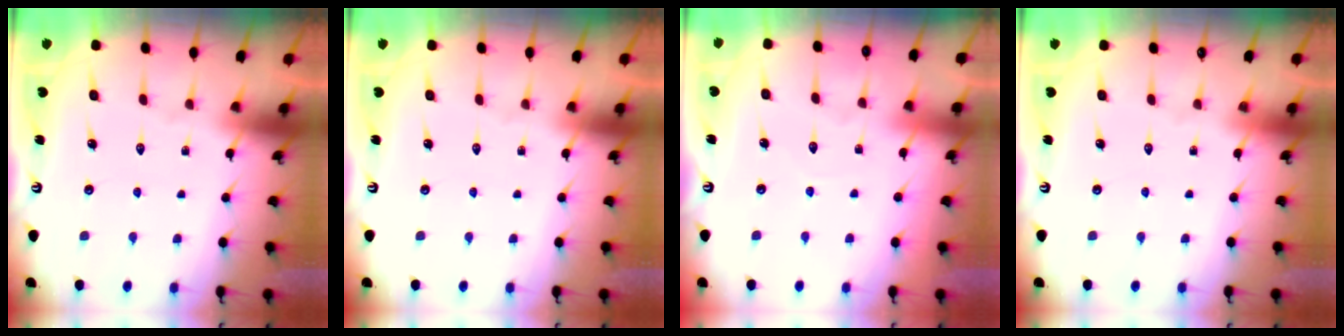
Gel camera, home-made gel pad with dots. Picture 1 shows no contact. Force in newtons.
{"total": 0.0}
{"total": 3.0, "press": 3.0, "slide": 0.3}
{"total": 0.0}